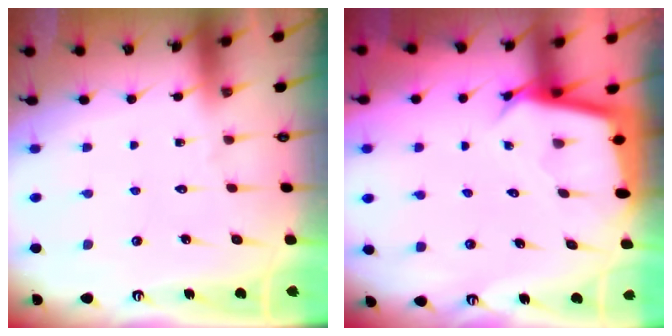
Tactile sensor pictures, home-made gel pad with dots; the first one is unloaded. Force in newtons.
{"total": 2.9, "press": 2.9, "slide": 0.1}